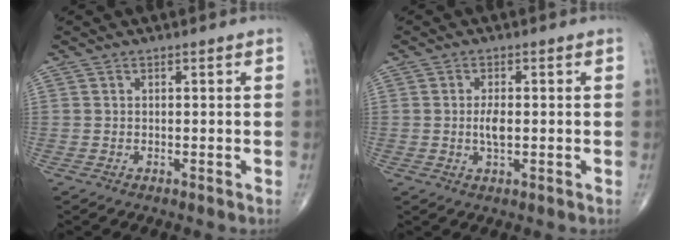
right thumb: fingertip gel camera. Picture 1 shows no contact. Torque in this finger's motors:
{"motor_torque": [0.69, 0.42, 0.21, -0.15, 0.00]}